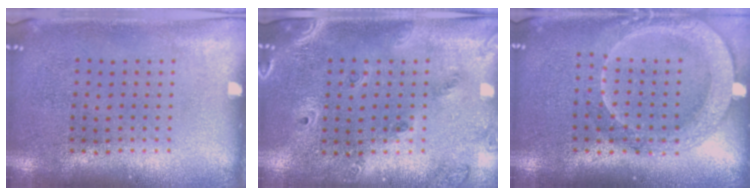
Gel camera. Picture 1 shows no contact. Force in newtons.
{"total": 1.4, "press": 1.3, "slide": 0.5}
{"total": 2.0, "press": 1.8, "slide": 0.7}